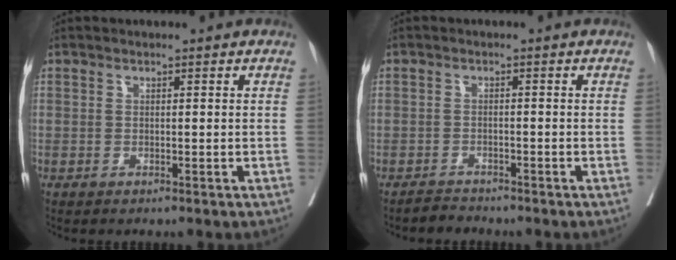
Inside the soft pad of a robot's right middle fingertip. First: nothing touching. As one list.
[{"total": 1.8, "force": [-1.6, 0.7, -0.6], "torque": [0.008, 0.000, -0.029]}]